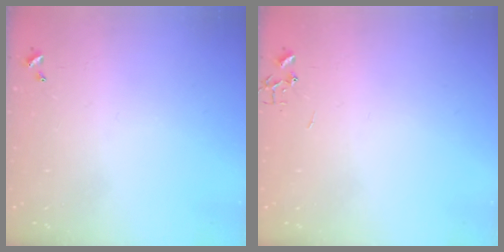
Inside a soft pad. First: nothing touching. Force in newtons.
{"total": 0.0}